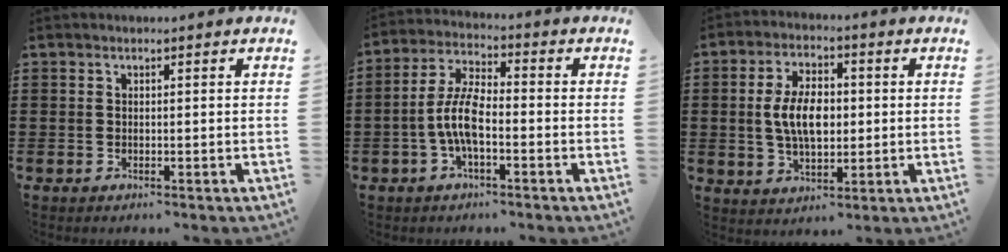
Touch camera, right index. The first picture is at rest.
{"total": 7.3, "force": [-1.9, 2.8, 6.5], "torque": [-0.152, -0.004, -0.043]}
{"total": 7.9, "force": [0.1, 4.5, 6.5], "torque": [-0.130, 0.008, -0.004]}